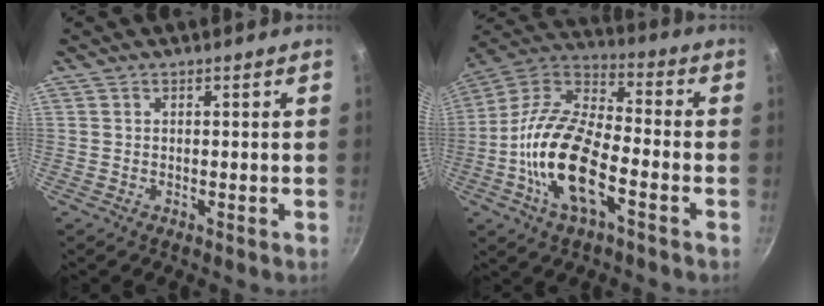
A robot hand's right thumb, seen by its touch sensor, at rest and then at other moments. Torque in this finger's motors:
{"motor_torque": [0.05, 1.35, 1.86, -0.90, 0.25]}